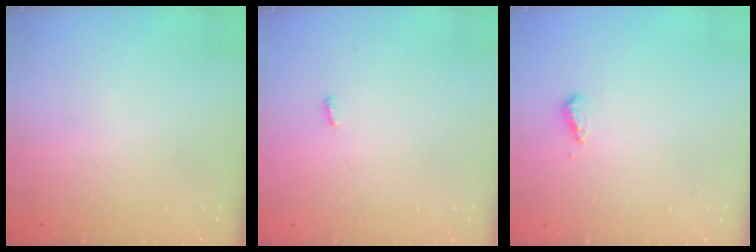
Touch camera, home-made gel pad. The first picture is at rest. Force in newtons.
{"total": 2.6, "press": 2.6, "slide": 0.2}
{"total": 3.7, "press": 3.6, "slide": 1.0}